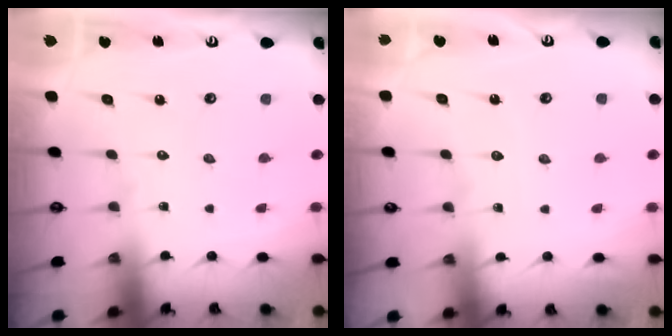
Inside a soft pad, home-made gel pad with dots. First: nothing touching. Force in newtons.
{"total": 4.5, "press": 4.5, "slide": 0.5}